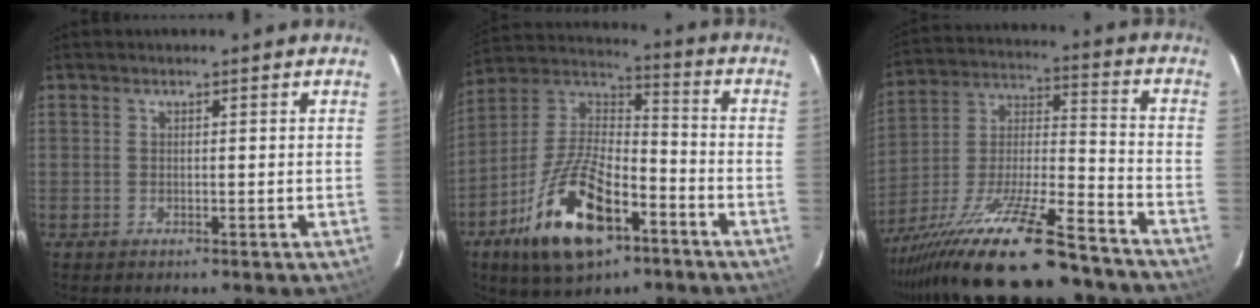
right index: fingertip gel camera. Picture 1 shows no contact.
{"total": 19.5, "force": [-9.8, 8.6, 14.5], "torque": [-0.297, -0.009, -0.173]}
{"total": 26.2, "force": [-20.6, 4.5, 15.5], "torque": [-0.288, -0.041, -0.329]}